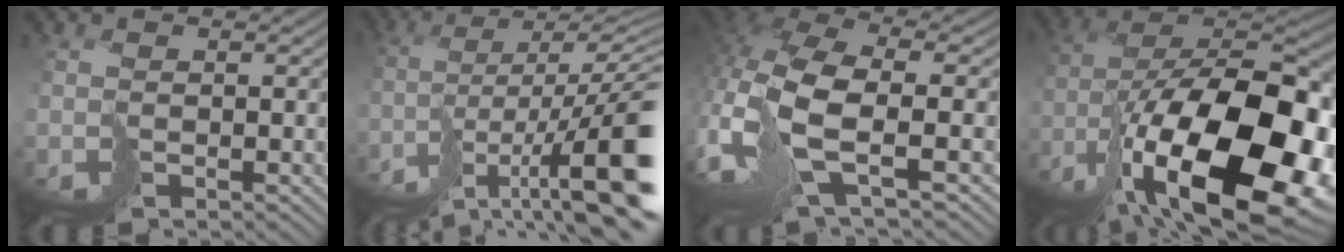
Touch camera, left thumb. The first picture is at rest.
{"total": 14.3, "force": [-6.2, 2.8, 12.6], "torque": [-0.203, -0.008, -0.102]}
{"total": 12.2, "force": [-3.0, 5.0, 10.8], "torque": [-0.264, -0.014, -0.062]}
{"total": 19.9, "force": [-9.8, 8.3, 15.3], "torque": [-0.251, -0.026, -0.148]}